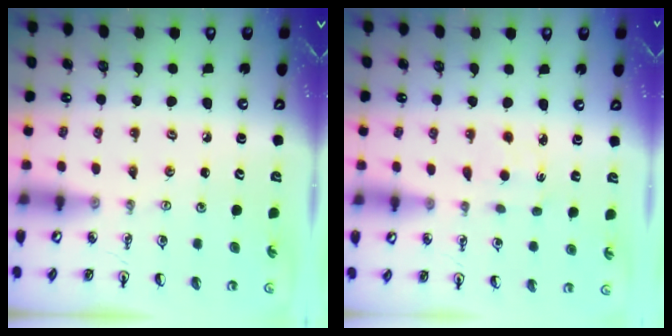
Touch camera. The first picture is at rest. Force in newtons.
{"total": 1.3, "press": 1.3, "slide": 0.3}